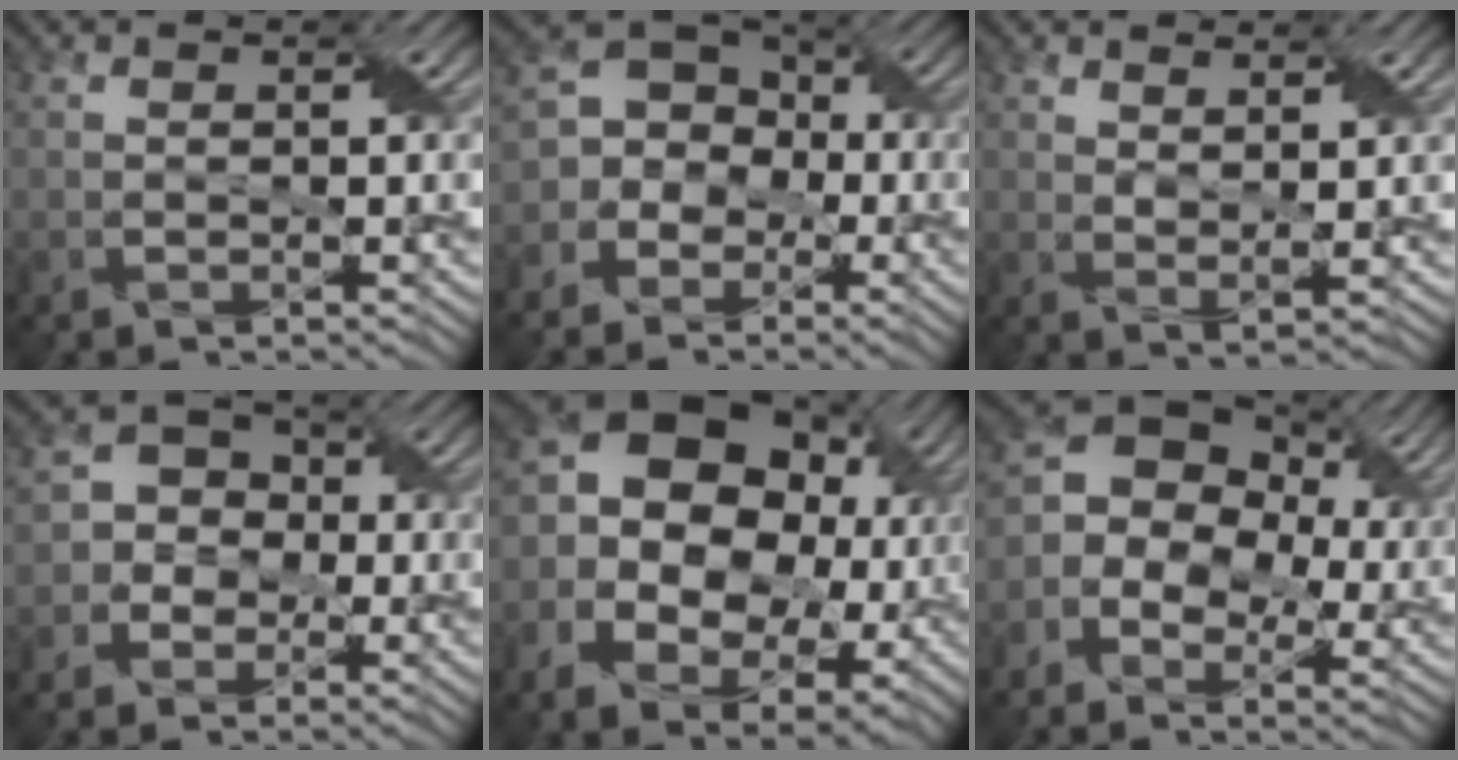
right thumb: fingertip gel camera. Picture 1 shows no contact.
{"total": 8.8, "force": [-2.6, 7.7, 3.6], "torque": [-0.075, 0.018, -0.072]}
{"total": 2.9, "force": [2.2, 0.5, 1.8], "torque": [-0.041, -0.004, 0.044]}
{"total": 5.7, "force": [-1.6, 5.0, 2.1], "torque": [-0.038, 0.008, -0.054]}
{"total": 18.5, "force": [0.1, 13.9, 12.2], "torque": [-0.250, 0.000, 0.011]}
{"total": 12.6, "force": [0.0, 9.3, 8.5], "torque": [-0.177, 0.002, 0.004]}